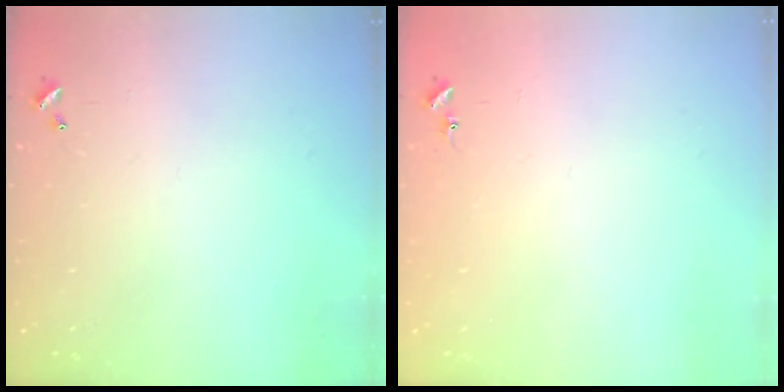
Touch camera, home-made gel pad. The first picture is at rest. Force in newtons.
{"total": 6.8, "press": 6.7, "slide": 0.5}